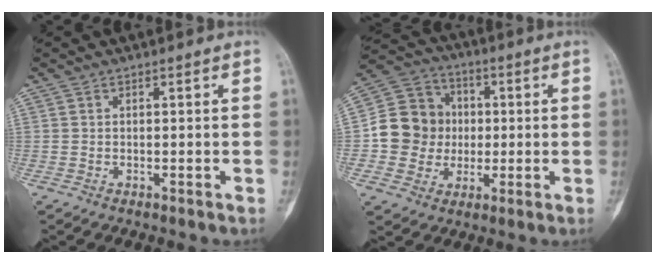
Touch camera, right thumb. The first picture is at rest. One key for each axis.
{"total": 13.0, "fx": -0.2, "fy": 12.2, "fz": 4.7, "tx": -0.052, "ty": 0.026, "tz": -0.006}